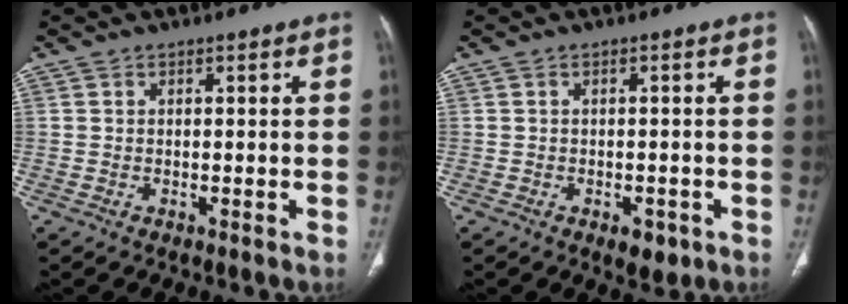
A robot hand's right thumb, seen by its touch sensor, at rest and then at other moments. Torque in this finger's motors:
{"motor_torque": [0.85, 0.59, -0.09, -0.02, 0.16]}